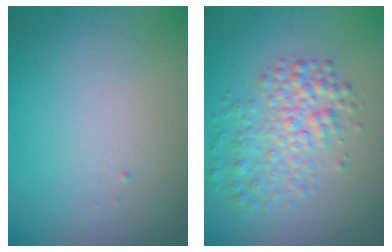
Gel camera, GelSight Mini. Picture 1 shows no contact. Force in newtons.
{"total": 3.7, "press": 3.7, "slide": 0.1}